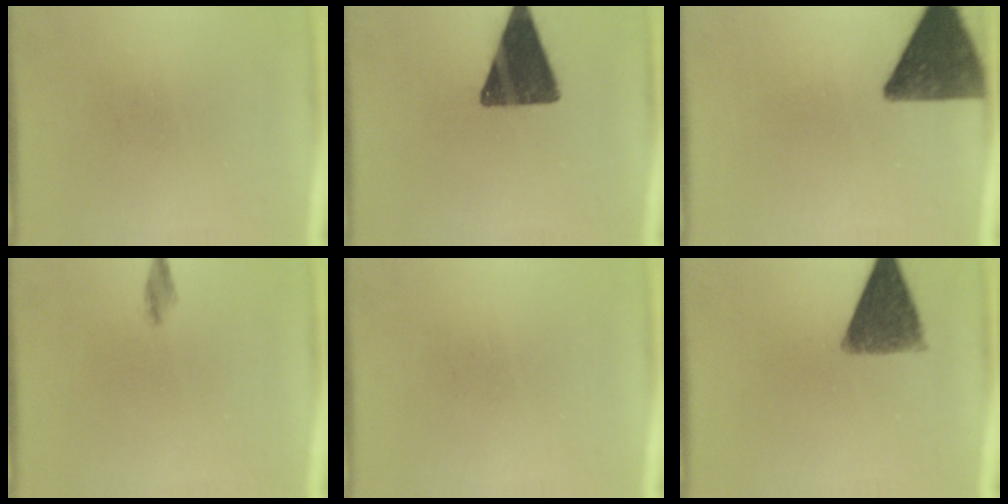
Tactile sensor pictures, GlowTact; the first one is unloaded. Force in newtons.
{"total": 14.9}
{"total": 12.8}
{"total": 1.3}
{"total": 0.0}
{"total": 10.1}